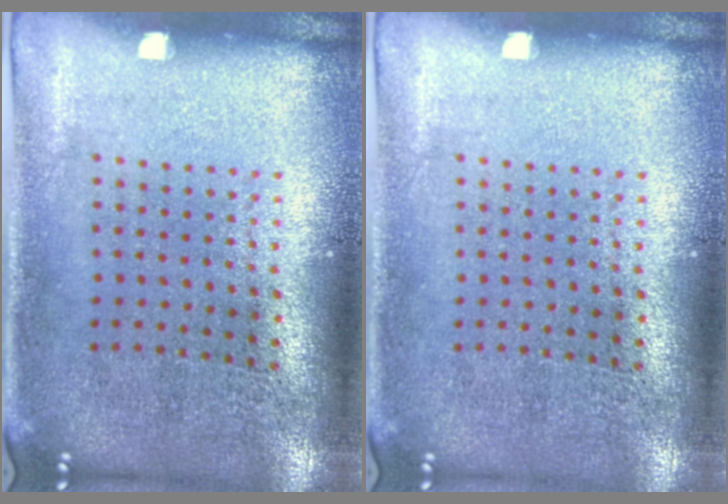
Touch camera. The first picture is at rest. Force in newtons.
{"total": 0.0}